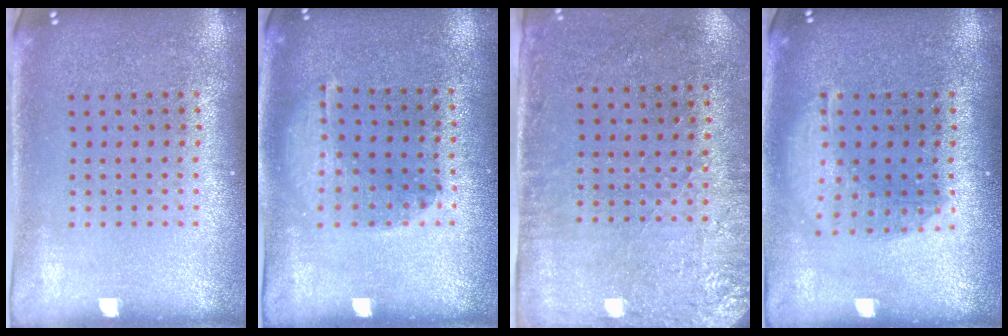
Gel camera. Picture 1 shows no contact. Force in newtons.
{"total": 1.1, "press": 1.1, "slide": 0.1}
{"total": 2.7, "press": 2.3, "slide": 1.5}
{"total": 1.5, "press": 1.3, "slide": 0.7}